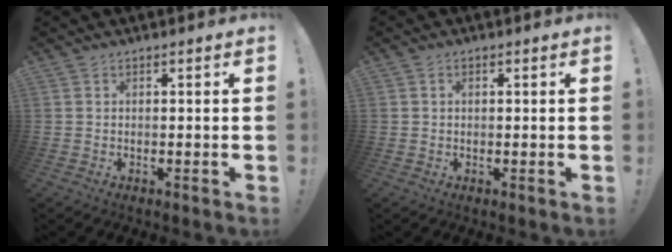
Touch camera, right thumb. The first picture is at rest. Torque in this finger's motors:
{"motor_torque": [0.22, -0.38, 0.15, 0.14, 0.03]}